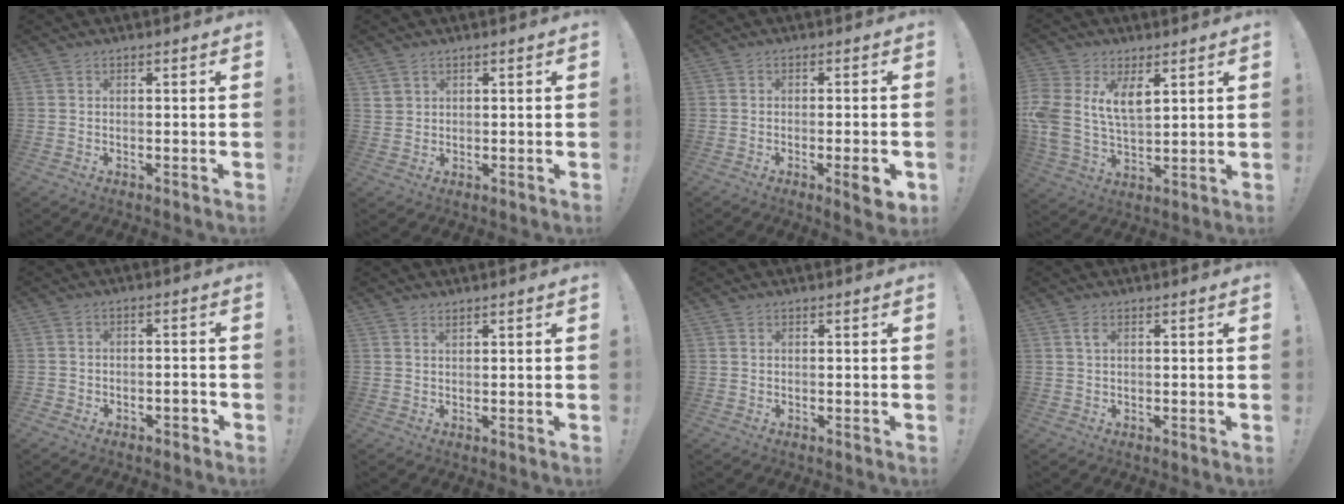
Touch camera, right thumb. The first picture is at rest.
{"total": 2.2, "force": [1.5, 1.5, 0.6], "torque": [-0.006, -0.009, 0.029]}
{"total": 5.6, "force": [-1.8, 0.7, 5.3], "torque": [-0.067, -0.004, -0.025]}
{"total": 10.7, "force": [4.8, 6.2, 7.3], "torque": [-0.162, -0.018, 0.090]}
{"total": 6.4, "force": [-3.5, 4.6, 2.7], "torque": [-0.026, 0.031, -0.058]}
{"total": 0.9, "force": [0.8, 0.2, 0.3], "torque": [0.002, -0.004, 0.014]}
{"total": 0.0}
{"total": 1.4, "force": [0.4, 0.4, 1.3], "torque": [-0.022, 0.000, 0.004]}